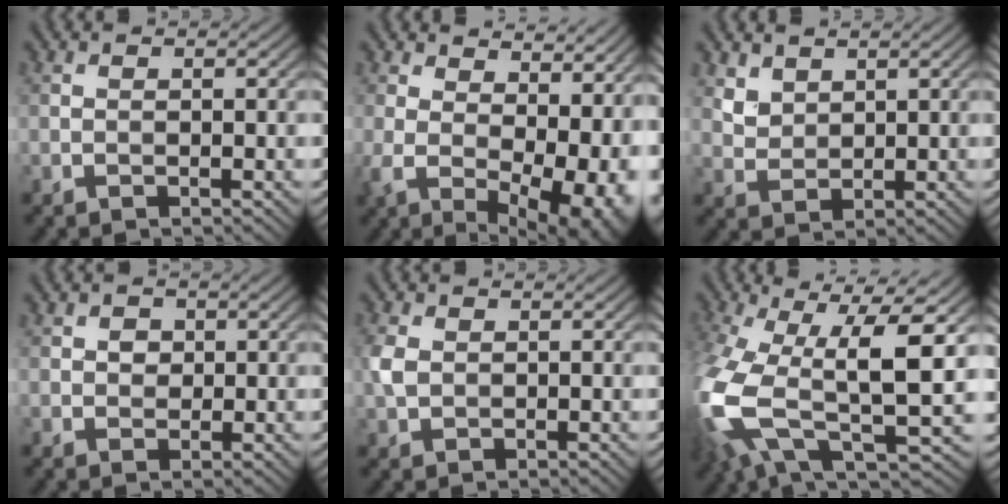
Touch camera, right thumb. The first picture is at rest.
{"total": 15.5, "force": [1.9, 8.8, 12.7], "torque": [-0.187, -0.023, 0.079]}
{"total": 3.0, "force": [2.2, 1.8, 1.1], "torque": [-0.034, -0.009, 0.052]}
{"total": 1.6, "force": [0.4, 1.4, 0.6], "torque": [-0.013, -0.002, 0.004]}
{"total": 2.6, "force": [0.3, 1.9, 1.7], "torque": [-0.051, 0.002, 0.004]}
{"total": 16.4, "force": [-2.5, 7.4, 14.4], "torque": [-0.344, -0.024, -0.038]}